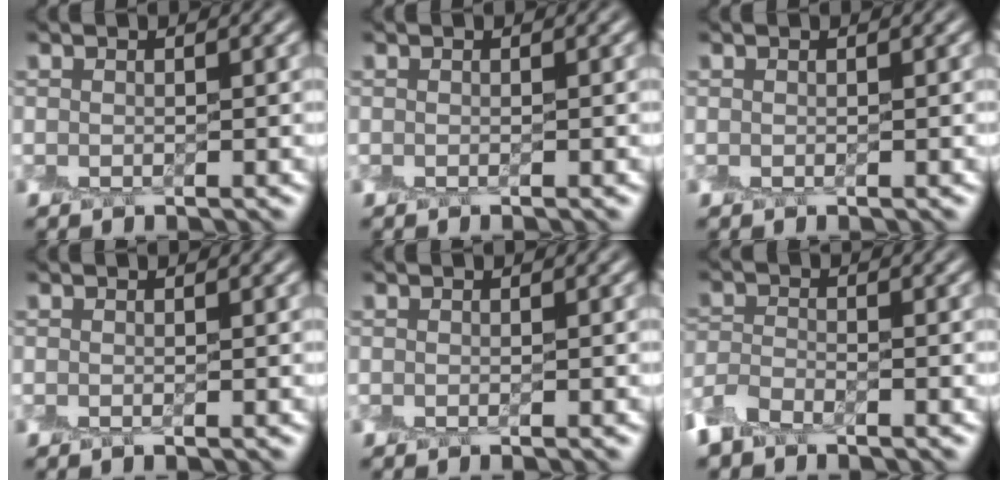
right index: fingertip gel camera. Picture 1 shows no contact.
{"total": 0.0}
{"total": 0.0}
{"total": 0.0}
{"total": 0.0}
{"total": 2.1, "force": [-1.8, 0.9, 0.6], "torque": [-0.010, 0.001, -0.045]}